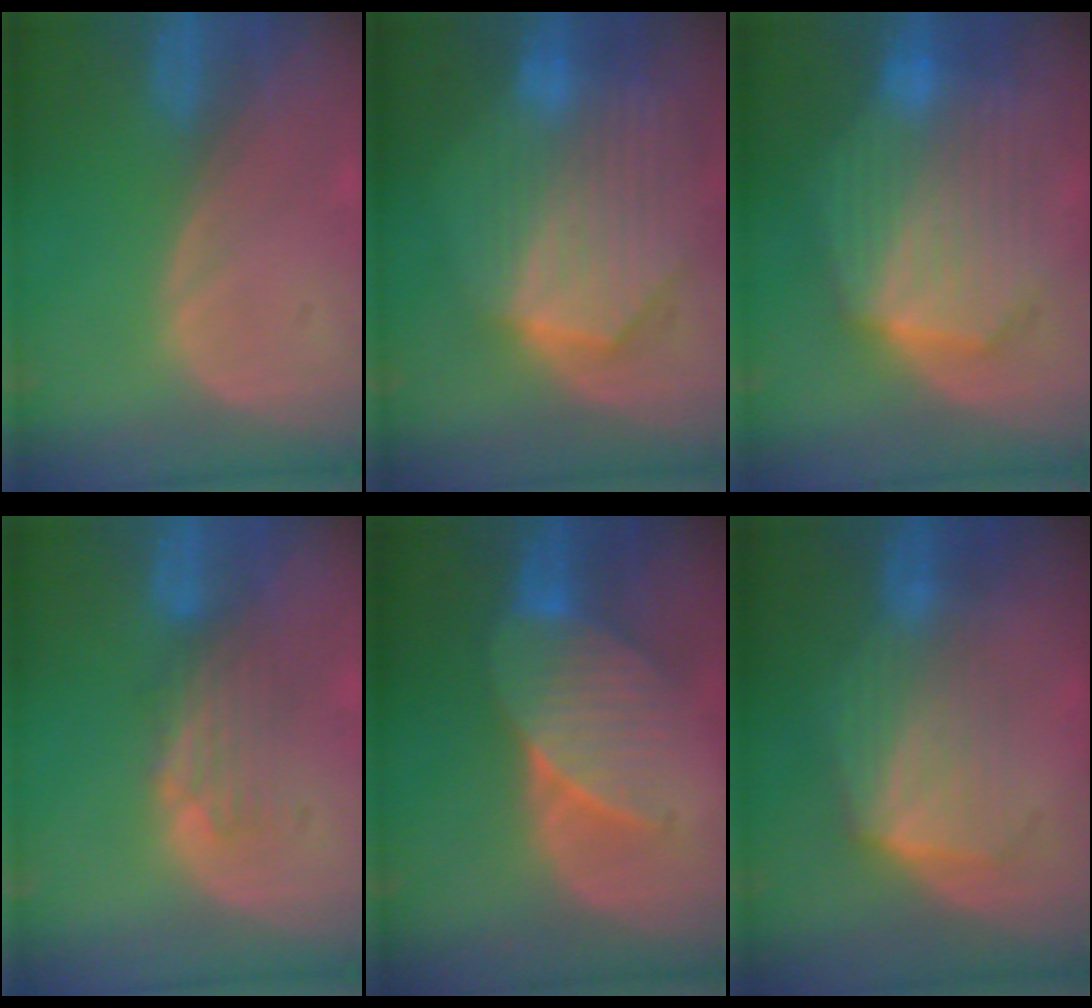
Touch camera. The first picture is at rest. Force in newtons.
{"total": 10.2, "press": 9.0, "slide": 4.8}
{"total": 10.9, "press": 10.9, "slide": 0.8}
{"total": 4.4, "press": 3.8, "slide": 2.2}
{"total": 7.5, "press": 7.4, "slide": 1.4}
{"total": 7.2, "press": 6.5, "slide": 3.0}